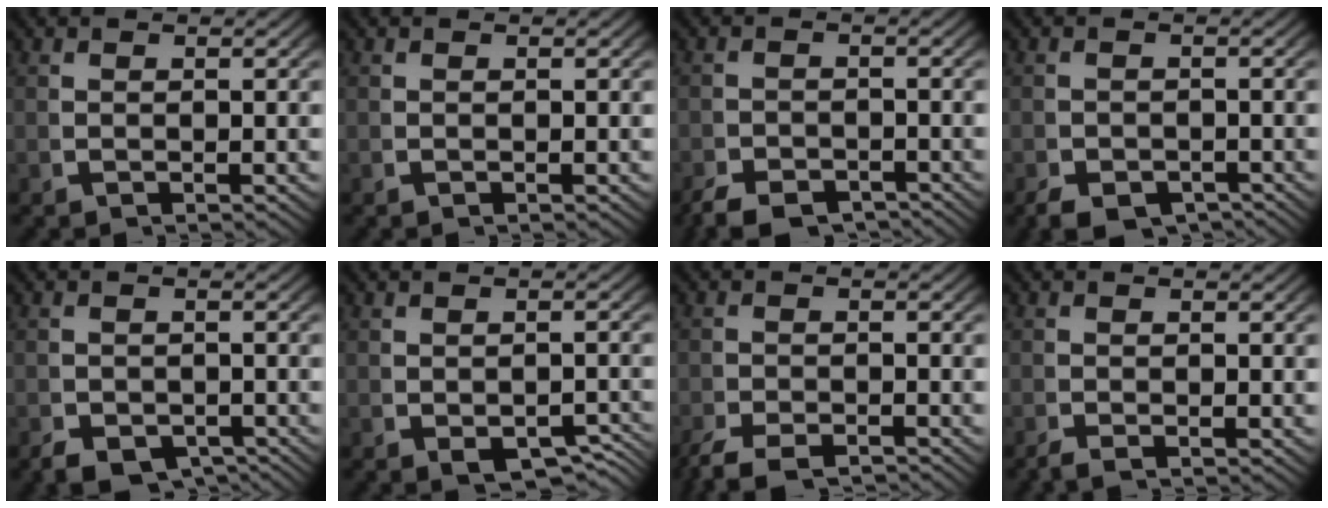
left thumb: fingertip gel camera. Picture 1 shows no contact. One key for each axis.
{"total": 0.0}
{"total": 3.6, "fx": -3.2, "fy": 1.2, "fz": 0.9, "tx": -0.011, "ty": -0.016, "tz": -0.053}
{"total": 3.3, "fx": -2.6, "fy": 1.7, "fz": 1.1, "tx": -0.015, "ty": -0.020, "tz": -0.039}
{"total": 4.5, "fx": -3.3, "fy": 2.5, "fz": 1.7, "tx": -0.022, "ty": -0.028, "tz": -0.045}
{"total": 3.7, "fx": -1.8, "fy": 2.2, "fz": 2.4, "tx": -0.041, "ty": -0.022, "tz": -0.017}
{"total": 3.5, "fx": -3.2, "fy": 1.1, "fz": 1.0, "tx": -0.023, "ty": -0.018, "tz": -0.051}
{"total": 1.0, "fx": -0.9, "fy": 0.2, "fz": 0.3, "tx": -0.003, "ty": -0.006, "tz": -0.016}